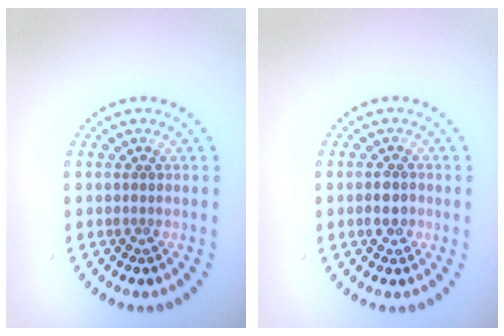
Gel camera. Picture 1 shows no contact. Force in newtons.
{"total": 1.6, "press": 1.6, "slide": 0.2}